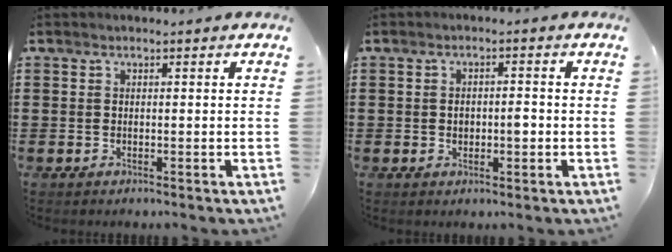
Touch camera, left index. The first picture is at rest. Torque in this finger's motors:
{"motor_torque": [0.06, 0.08, 0.19, 0.03]}